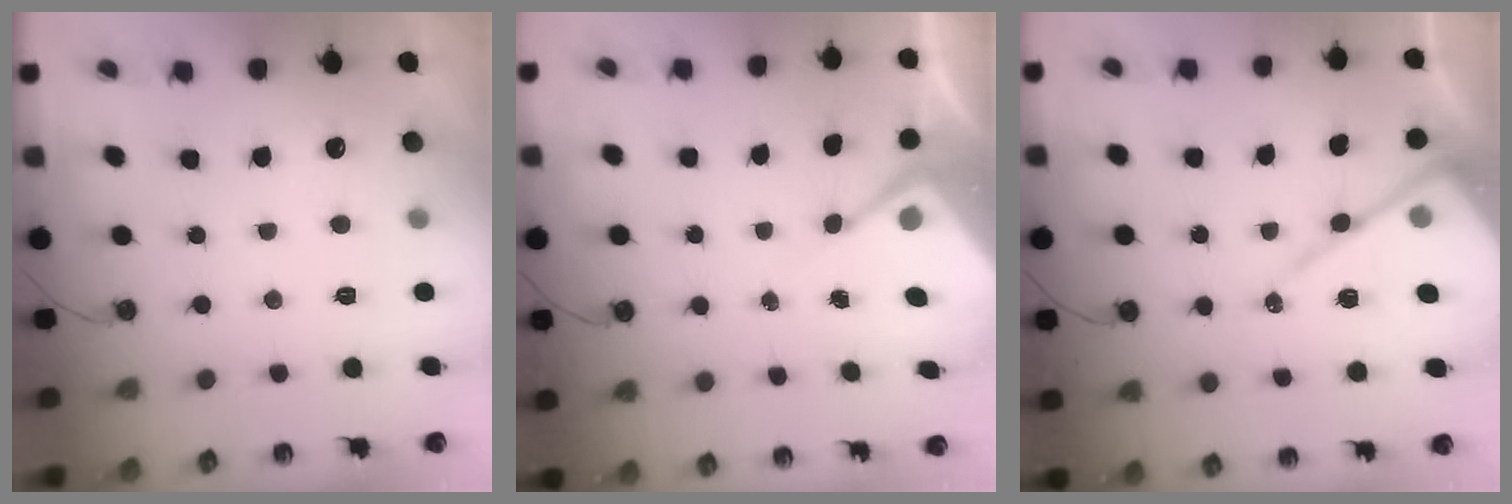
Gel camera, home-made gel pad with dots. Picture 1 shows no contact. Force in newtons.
{"total": 6.2, "press": 6.2, "slide": 0.7}
{"total": 15.4, "press": 15.3, "slide": 1.5}